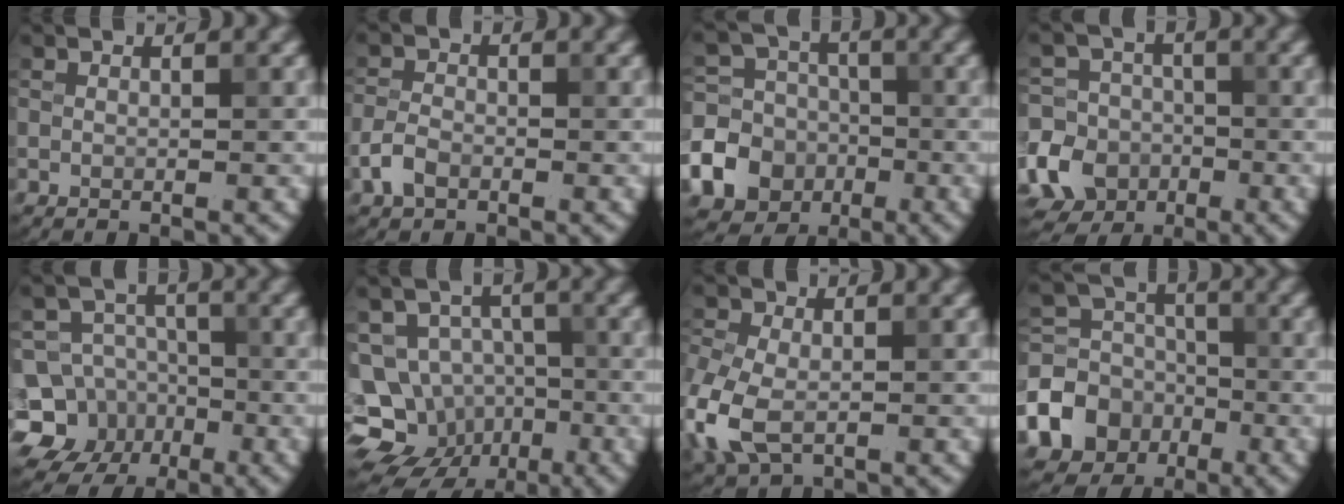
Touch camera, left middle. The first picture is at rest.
{"total": 2.3, "force": [-1.3, 1.4, 1.3], "torque": [-0.024, 0.003, -0.032]}
{"total": 13.4, "force": [-5.2, 11.9, 3.4], "torque": [-0.089, -0.040, -0.099]}
{"total": 12.7, "force": [-6.1, 10.7, 3.2], "torque": [-0.075, -0.041, -0.123]}
{"total": 9.8, "force": [-4.5, 8.5, 2.0], "torque": [-0.031, -0.002, -0.096]}
{"total": 12.3, "force": [-5.3, 10.3, 4.1], "torque": [-0.080, -0.006, -0.087]}
{"total": 6.6, "force": [-1.8, 4.4, 4.6], "torque": [-0.128, -0.014, -0.043]}
{"total": 8.9, "force": [-3.7, 7.5, 3.1], "torque": [-0.064, -0.015, -0.088]}